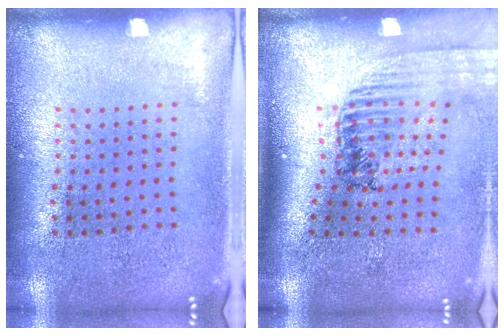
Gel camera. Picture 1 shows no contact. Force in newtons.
{"total": 1.5, "press": 1.4, "slide": 0.4}